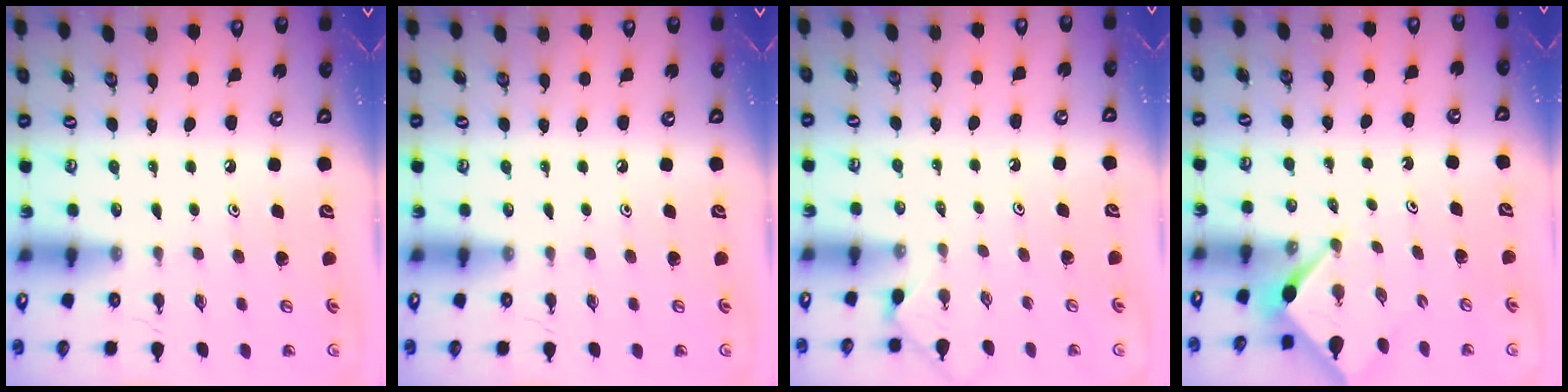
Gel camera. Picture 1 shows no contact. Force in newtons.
{"total": 0.0}
{"total": 2.1, "press": 2.1, "slide": 0.4}
{"total": 2.9, "press": 2.9, "slide": 0.3}